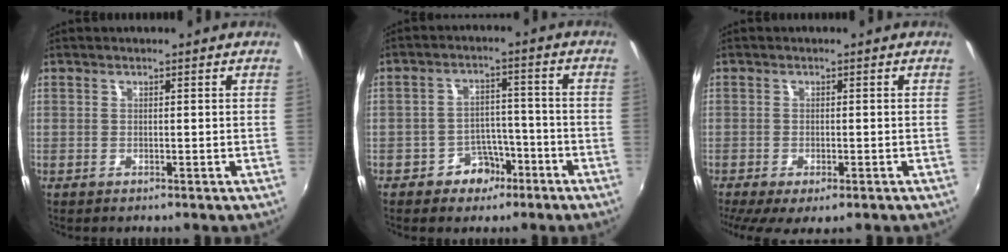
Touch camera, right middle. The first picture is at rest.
{"total": 6.2, "force": [-3.8, 4.5, 2.0], "torque": [-0.041, 0.018, -0.051]}
{"total": 6.3, "force": [-3.8, 2.4, 4.4], "torque": [-0.094, -0.033, -0.059]}